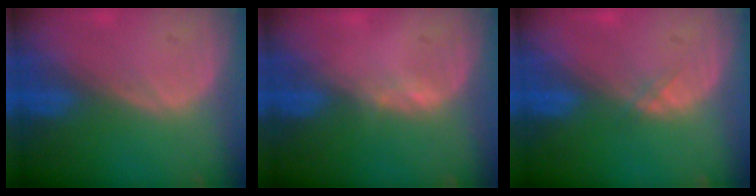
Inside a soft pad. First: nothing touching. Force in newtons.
{"total": 0.6, "press": 0.5, "slide": 0.4}
{"total": 0.6, "press": 0.6, "slide": 0.1}